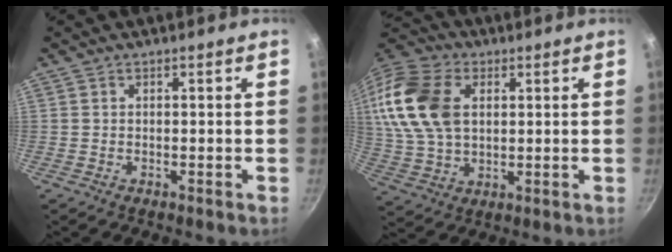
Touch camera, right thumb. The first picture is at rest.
{"total": 18.8, "force": [3.9, 12.6, 13.3], "torque": [-0.263, 0.009, 0.073]}